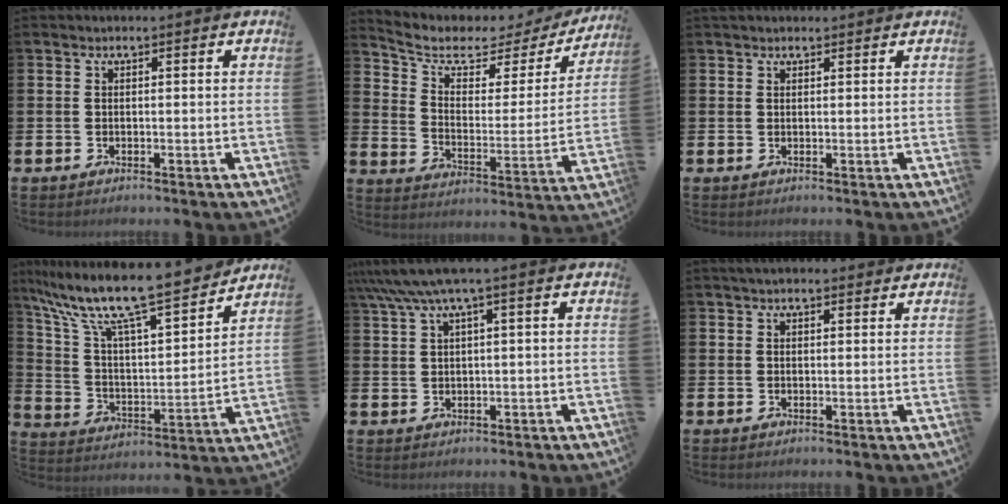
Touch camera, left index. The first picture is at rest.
{"total": 5.9, "force": [4.7, 2.8, 2.3], "torque": [-0.074, -0.037, 0.070]}
{"total": 1.3, "force": [1.2, 0.6, 0.2], "torque": [0.018, -0.003, 0.017]}
{"total": 12.3, "force": [10.6, 1.5, 6.0], "torque": [-0.156, -0.071, 0.180]}
{"total": 5.0, "force": [2.9, 0.2, 4.1], "torque": [-0.082, -0.003, 0.051]}
{"total": 2.0, "force": [1.8, 0.6, 0.7], "torque": [-0.009, 0.001, 0.030]}